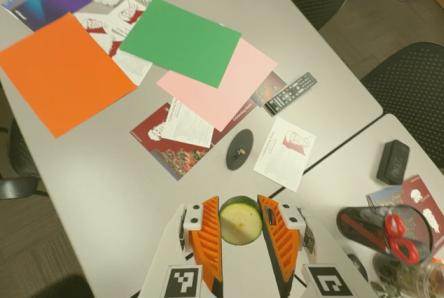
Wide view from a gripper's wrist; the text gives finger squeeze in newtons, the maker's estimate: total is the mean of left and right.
{"total": 10.1, "left": 10.5, "right": 9.7}